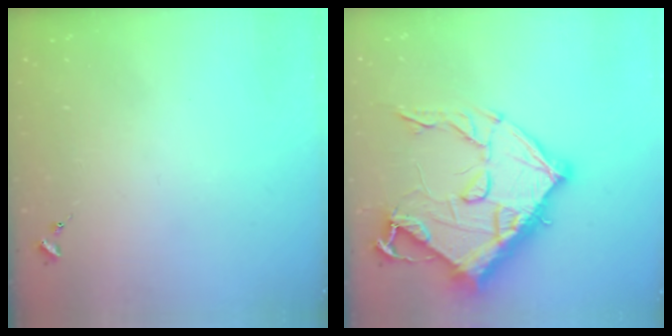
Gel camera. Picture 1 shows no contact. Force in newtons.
{"total": 22.3, "press": 22.2, "slide": 1.4}